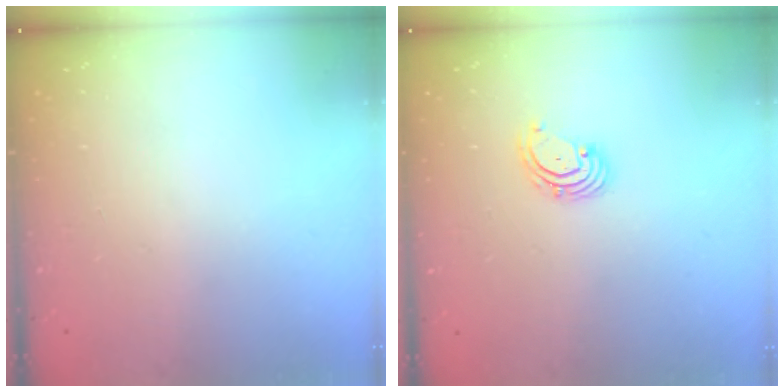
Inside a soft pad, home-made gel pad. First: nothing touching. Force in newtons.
{"total": 2.7, "press": 2.7, "slide": 0.6}